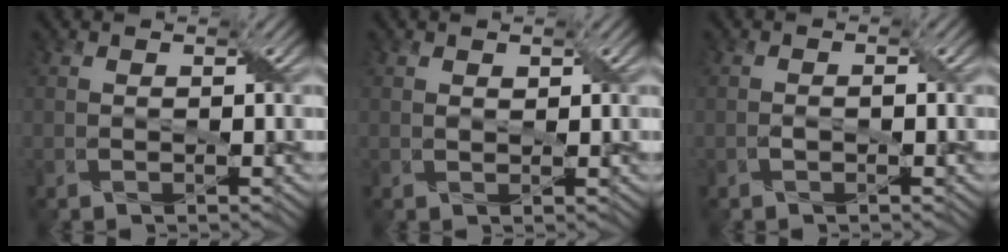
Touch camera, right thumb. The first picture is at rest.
{"total": 0.8, "force": [0.5, 0.5, 0.4], "torque": [-0.011, -0.001, 0.010]}
{"total": 0.9, "force": [-0.4, 0.4, 0.8], "torque": [-0.016, 0.005, -0.006]}